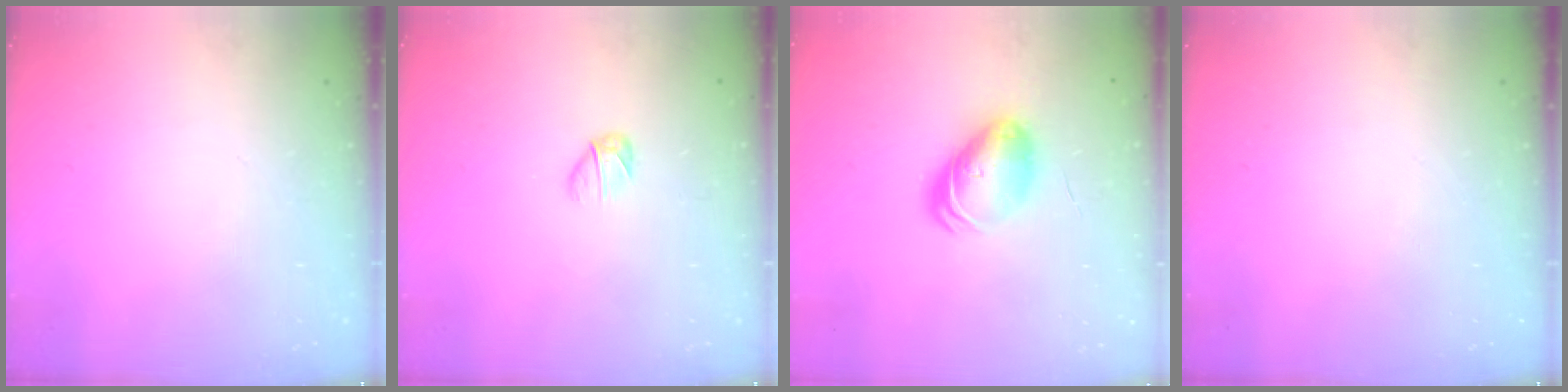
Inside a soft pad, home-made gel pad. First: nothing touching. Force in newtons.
{"total": 2.7, "press": 2.7, "slide": 0.7}
{"total": 10.0, "press": 9.9, "slide": 1.8}
{"total": 0.0}